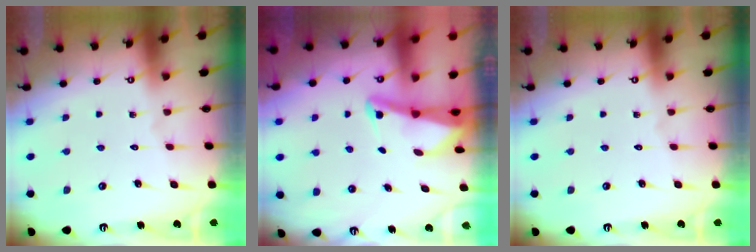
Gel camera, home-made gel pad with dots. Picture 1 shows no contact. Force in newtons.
{"total": 2.5, "press": 2.4, "slide": 0.6}
{"total": 0.0}